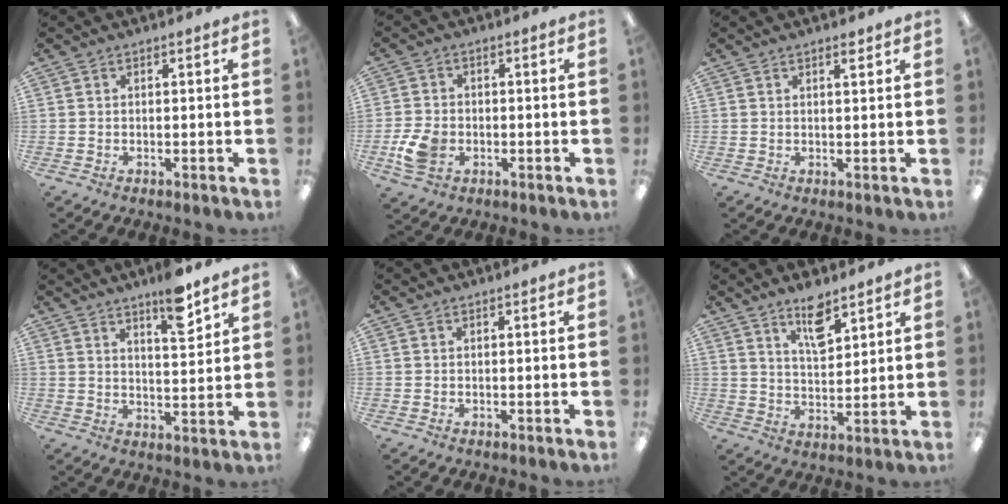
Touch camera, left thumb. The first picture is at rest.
{"total": 6.7, "force": [-2.0, 4.9, 4.1], "torque": [-0.082, 0.004, -0.035]}
{"total": 1.6, "force": [1.4, 0.2, 0.7], "torque": [-0.017, -0.002, 0.026]}
{"total": 9.2, "force": [6.9, 2.2, 5.7], "torque": [-0.074, -0.042, 0.111]}
{"total": 0.0}
{"total": 8.6, "force": [6.1, 3.4, 5.0], "torque": [-0.074, -0.032, 0.103]}